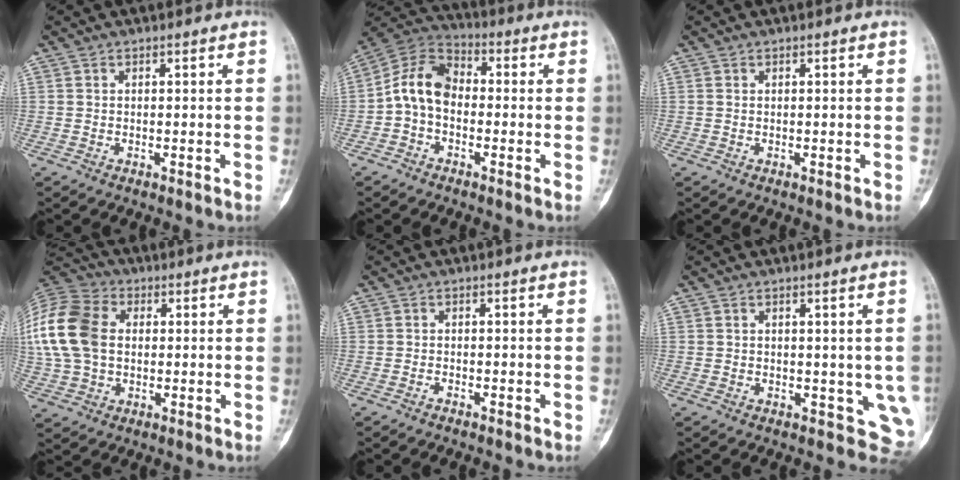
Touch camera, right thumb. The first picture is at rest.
{"total": 9.8, "force": [-1.3, 6.9, 6.8], "torque": [-0.116, 0.034, -0.041]}
{"total": 0.0}
{"total": 19.3, "force": [2.1, 13.9, 13.2], "torque": [-0.306, 0.021, 0.039]}
{"total": 0.6, "force": [-0.5, 0.2, 0.2], "torque": [-0.007, 0.000, -0.010]}
{"total": 5.2, "force": [0.1, 3.2, 4.0], "torque": [-0.025, -0.011, 0.012]}